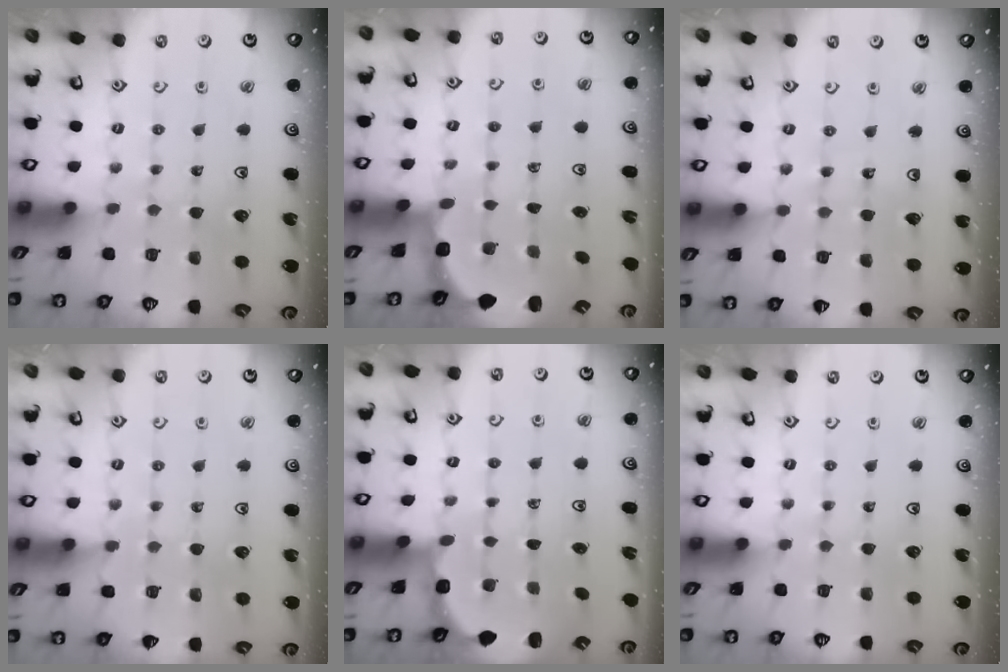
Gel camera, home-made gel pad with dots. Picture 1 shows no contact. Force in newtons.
{"total": 2.9, "press": 2.5, "slide": 1.4}
{"total": 2.7, "press": 2.7, "slide": 0.3}
{"total": 5.6, "press": 5.5, "slide": 0.7}
{"total": 3.1, "press": 2.5, "slide": 1.9}
{"total": 0.0}